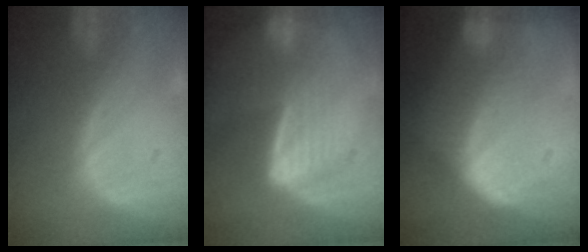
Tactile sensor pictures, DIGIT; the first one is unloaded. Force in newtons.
{"total": 6.9, "press": 5.8, "slide": 3.7}
{"total": 7.1, "press": 6.6, "slide": 2.6}